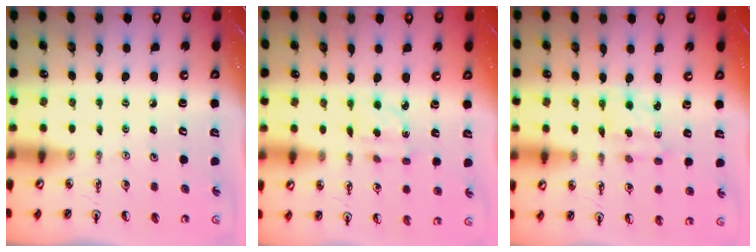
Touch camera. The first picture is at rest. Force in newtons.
{"total": 2.9, "press": 2.8, "slide": 0.8}
{"total": 2.1, "press": 2.0, "slide": 0.4}